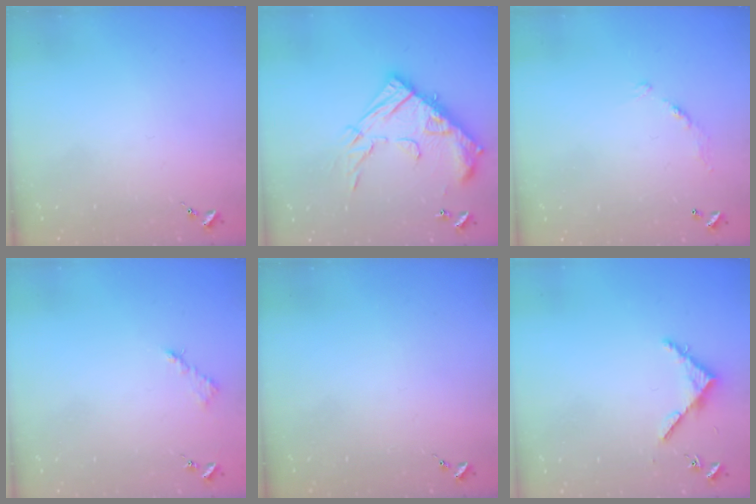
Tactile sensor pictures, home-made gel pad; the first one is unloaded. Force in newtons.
{"total": 19.3, "press": 19.2, "slide": 1.6}
{"total": 6.0, "press": 6.0, "slide": 0.4}
{"total": 3.1, "press": 3.1, "slide": 0.4}
{"total": 0.0}
{"total": 3.7, "press": 3.7, "slide": 0.3}